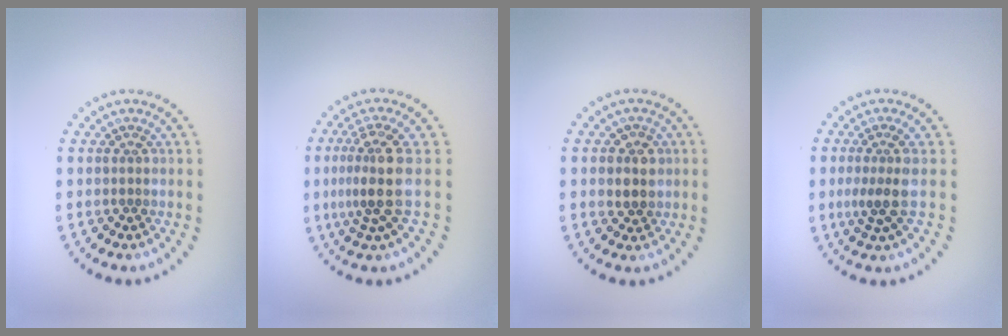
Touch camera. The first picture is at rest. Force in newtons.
{"total": 3.8, "press": 2.8, "slide": 2.5}
{"total": 2.6, "press": 2.5, "slide": 0.6}
{"total": 2.7, "press": 2.0, "slide": 1.8}